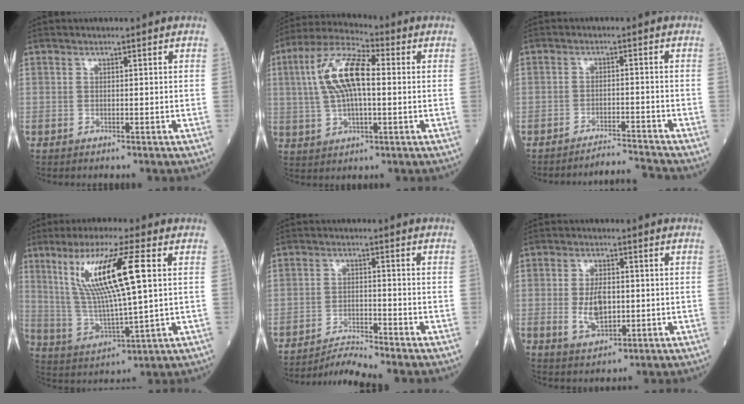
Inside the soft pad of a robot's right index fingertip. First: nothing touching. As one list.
[{"total": 11.9, "force": [1.7, 3.8, 11.1], "torque": [-0.235, 0.023, 0.030]}, {"total": 5.0, "force": [-4.4, -2.2, -1.0], "torque": [0.014, -0.002, -0.070]}, {"total": 14.8, "force": [4.7, 0.9, 14.0], "torque": [-0.285, 0.002, 0.093]}, {"total": 4.4, "force": [-3.9, -1.9, -0.3], "torque": [-0.006, -0.017, -0.068]}, {"total": 5.7, "force": [-0.4, 2.7, 5.0], "torque": [-0.101, -0.004, 0.000]}]